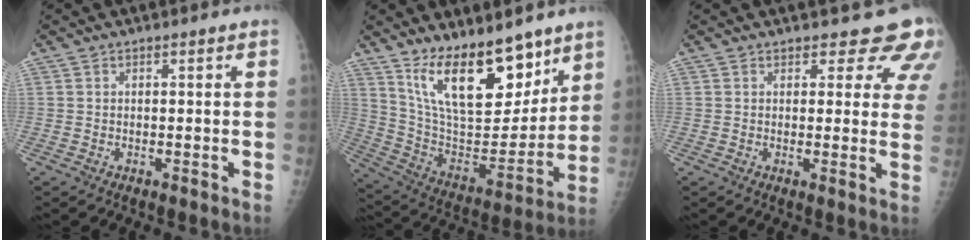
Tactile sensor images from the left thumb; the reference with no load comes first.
{"total": 20.7, "force": [13.5, 8.6, 13.1], "torque": [-0.166, -0.086, 0.246]}
{"total": 8.7, "force": [7.5, 3.6, 2.5], "torque": [0.021, -0.036, 0.061]}